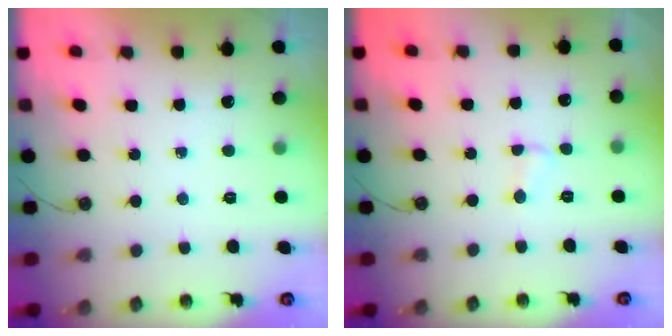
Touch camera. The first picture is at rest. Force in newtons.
{"total": 2.6, "press": 2.6, "slide": 0.3}